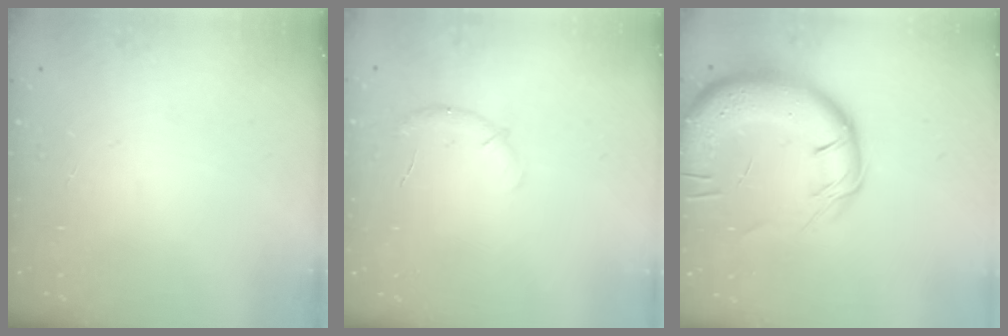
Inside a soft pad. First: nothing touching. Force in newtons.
{"total": 6.9, "press": 6.7, "slide": 1.8}
{"total": 18.1, "press": 17.7, "slide": 3.6}